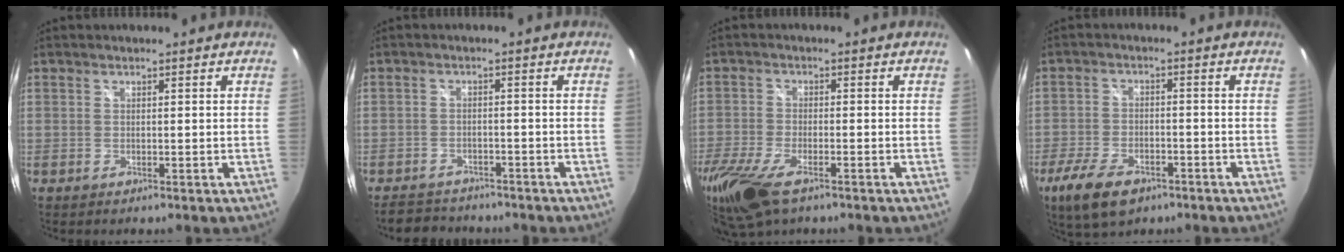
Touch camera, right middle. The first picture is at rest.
{"total": 6.5, "force": [-5.7, 2.8, 1.2], "torque": [-0.038, 0.012, -0.084]}
{"total": 16.0, "force": [-10.1, 6.7, 10.4], "torque": [-0.255, -0.062, -0.185]}
{"total": 10.2, "force": [-6.4, 4.9, 6.2], "torque": [-0.151, -0.022, -0.115]}